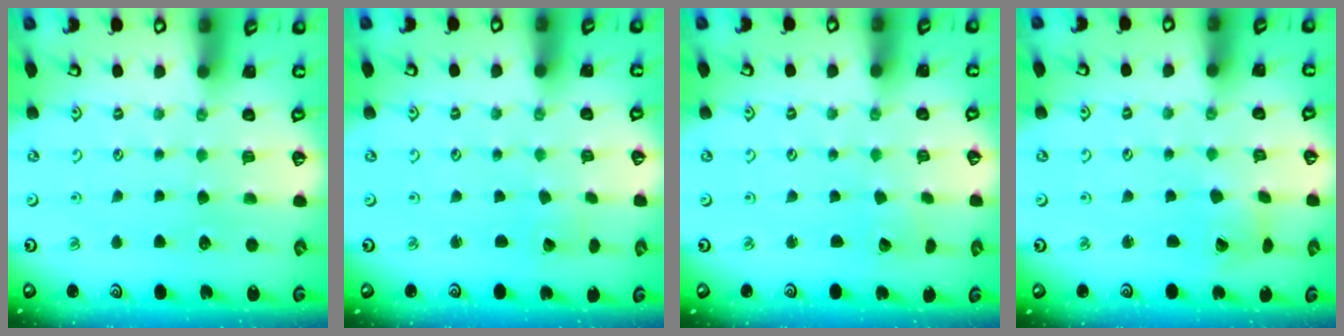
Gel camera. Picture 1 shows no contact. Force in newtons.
{"total": 0.0}
{"total": 1.7, "press": 1.7, "slide": 0.1}
{"total": 1.8, "press": 1.8, "slide": 0.2}